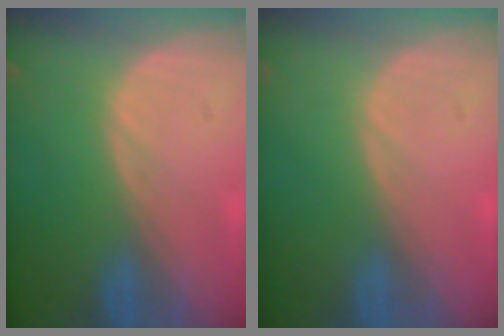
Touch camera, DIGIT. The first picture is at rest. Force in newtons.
{"total": 0.0}